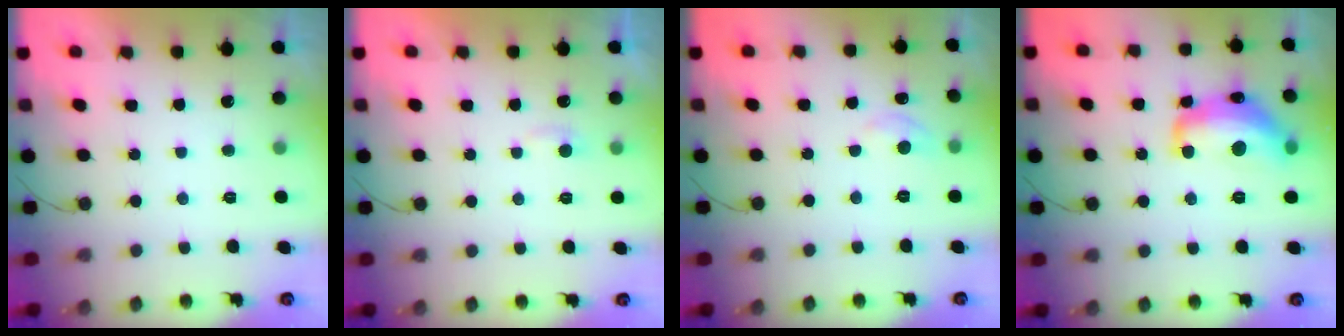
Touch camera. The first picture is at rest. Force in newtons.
{"total": 2.7, "press": 2.7, "slide": 0.2}
{"total": 5.6, "press": 5.6, "slide": 0.5}
{"total": 15.7, "press": 15.6, "slide": 1.1}